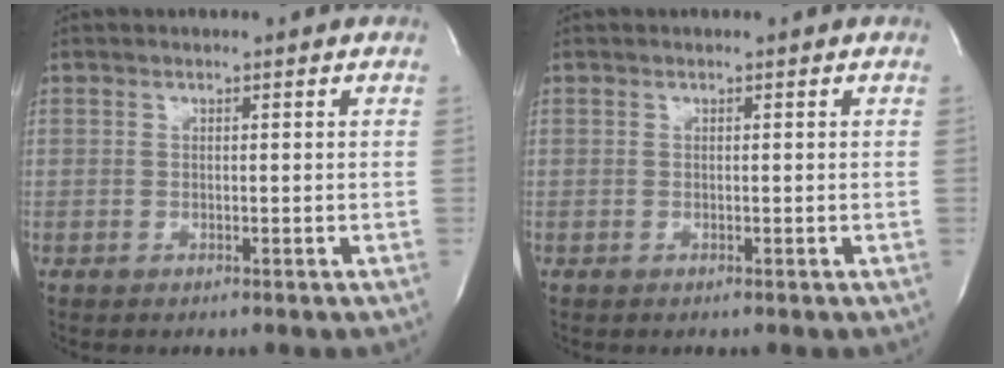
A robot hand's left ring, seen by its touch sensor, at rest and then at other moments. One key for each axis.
{"total": 0.0}